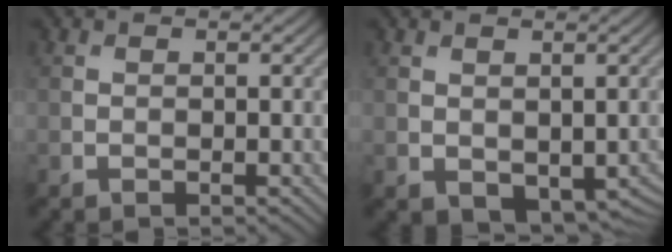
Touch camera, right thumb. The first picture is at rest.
{"total": 3.5, "force": [0.0, 2.5, 2.5], "torque": [-0.044, -0.018, 0.009]}